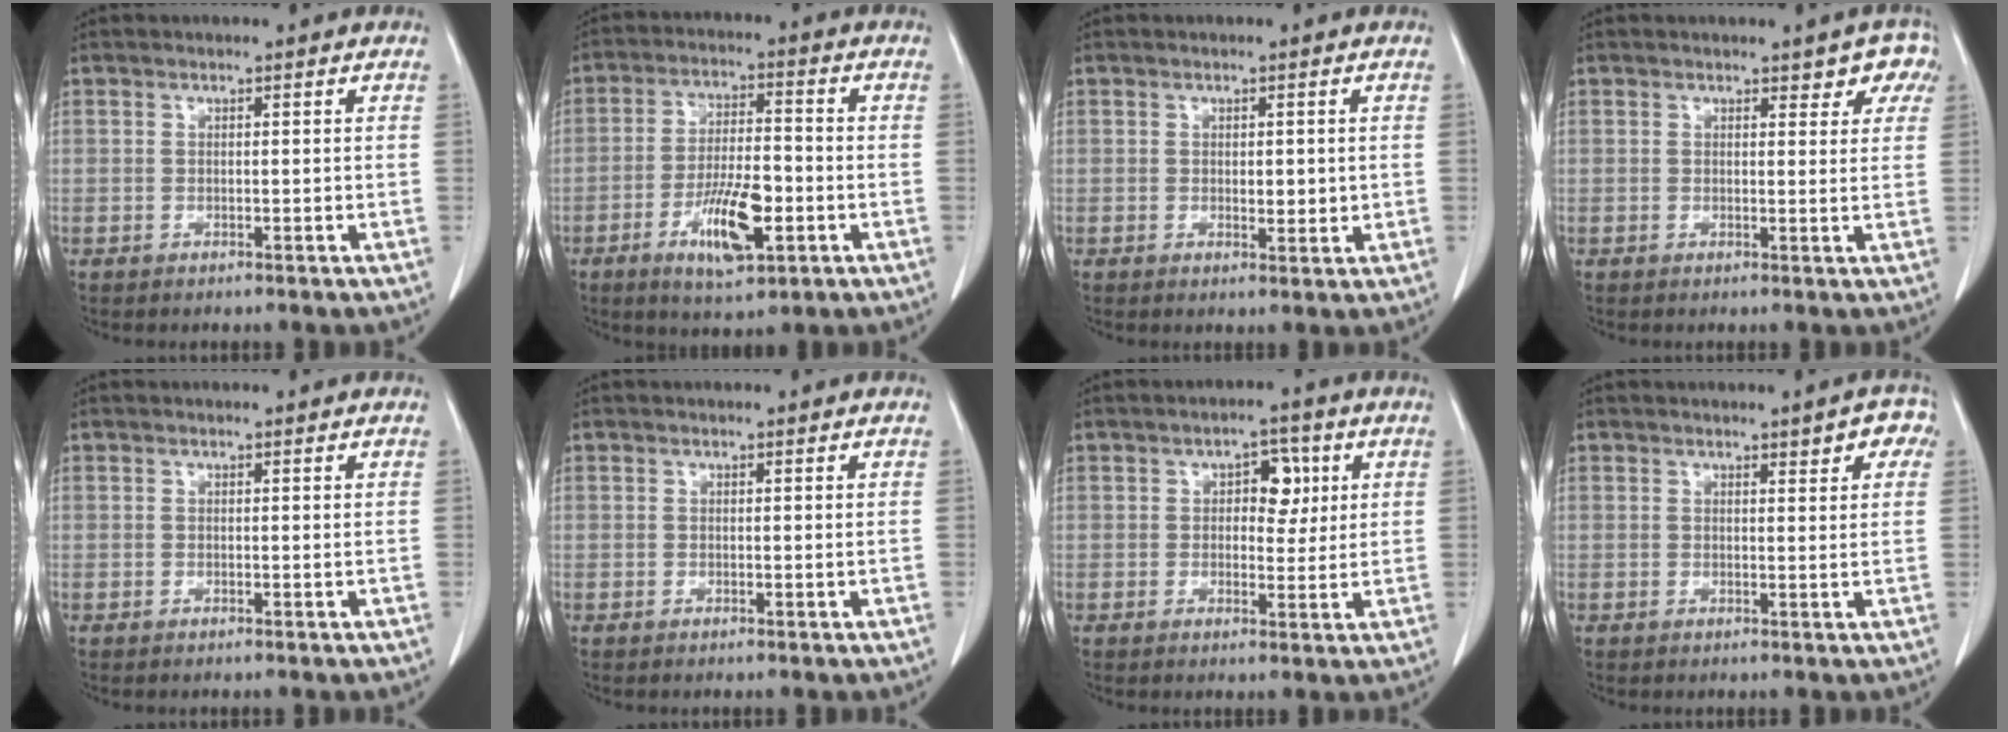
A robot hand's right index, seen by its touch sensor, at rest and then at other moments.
{"total": 10.3, "force": [-3.9, 3.0, 9.1], "torque": [-0.169, -0.003, -0.062]}
{"total": 2.6, "force": [0.1, 1.3, 2.2], "torque": [-0.028, -0.002, 0.005]}
{"total": 4.0, "force": [2.6, 2.1, 2.3], "torque": [-0.005, 0.004, 0.020]}
{"total": 0.0}
{"total": 0.0}
{"total": 4.9, "force": [1.4, 2.8, 3.7], "torque": [-0.046, 0.012, 0.020]}
{"total": 3.4, "force": [1.8, 1.1, 2.6], "torque": [-0.024, 0.009, 0.019]}